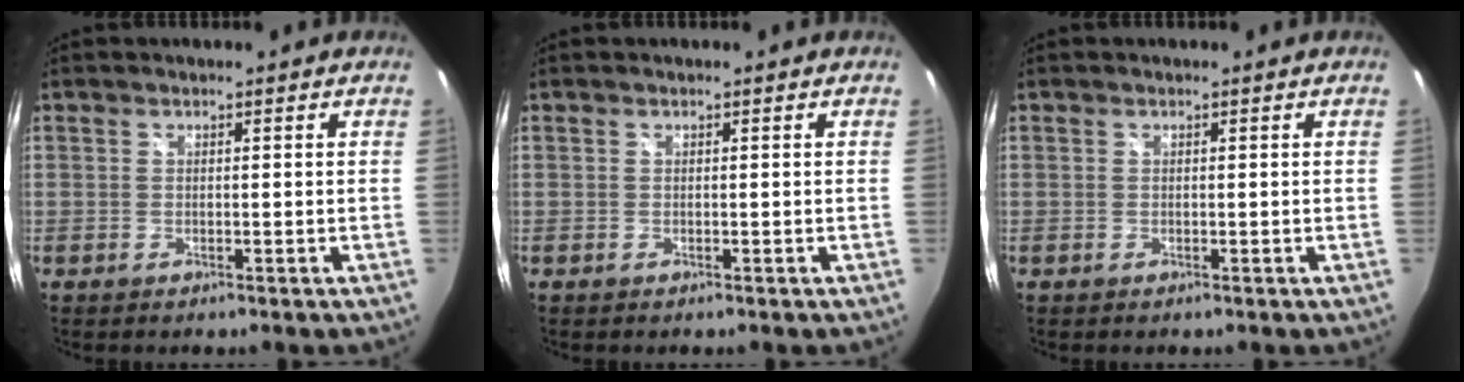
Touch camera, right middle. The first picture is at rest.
{"total": 0.0}
{"total": 0.0}